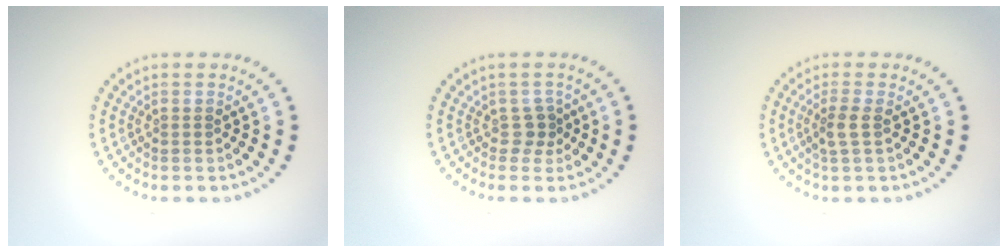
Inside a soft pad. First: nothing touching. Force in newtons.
{"total": 1.5, "press": 1.0, "slide": 1.1}
{"total": 1.7, "press": 1.6, "slide": 0.7}